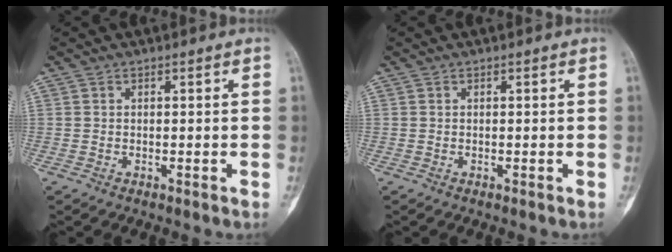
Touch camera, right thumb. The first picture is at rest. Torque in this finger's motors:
{"motor_torque": [0.14, 0.08, -0.04, 0.05, 0.04]}